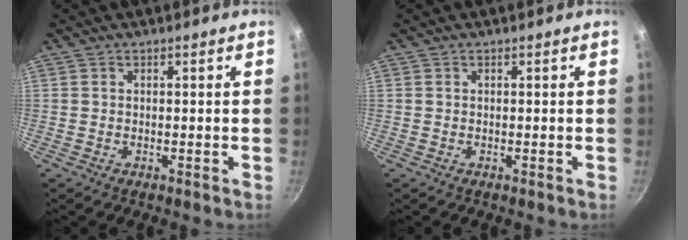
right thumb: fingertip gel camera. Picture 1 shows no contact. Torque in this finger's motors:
{"motor_torque": [-0.13, 0.13, 0.00, 0.00, 0.00]}